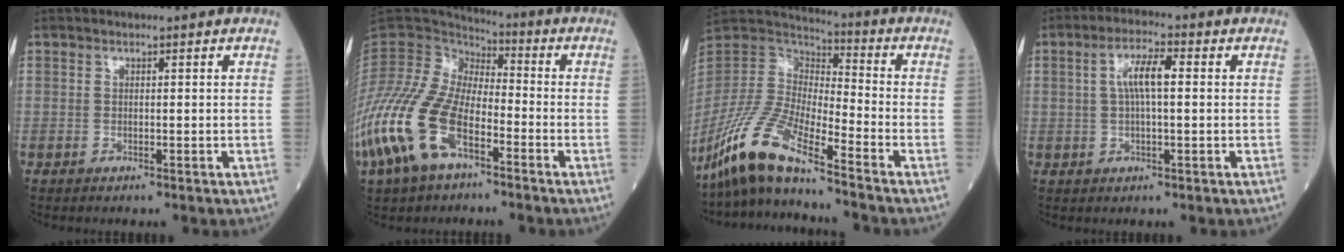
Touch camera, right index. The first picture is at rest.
{"total": 16.0, "force": [-8.0, 7.4, 11.8], "torque": [-0.269, -0.010, -0.159]}
{"total": 13.7, "force": [-10.5, 1.4, 8.6], "torque": [-0.189, -0.013, -0.207]}
{"total": 5.4, "force": [0.9, 1.0, 5.3], "torque": [-0.102, 0.014, 0.015]}